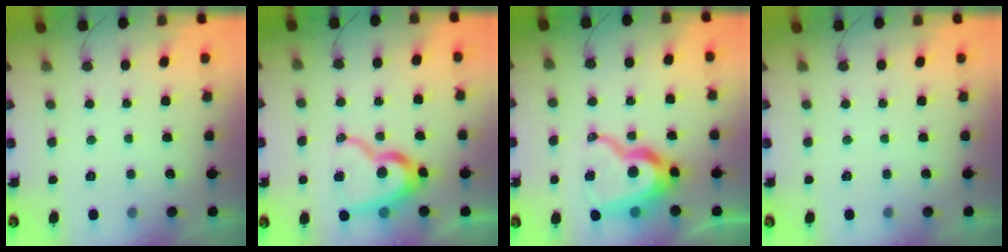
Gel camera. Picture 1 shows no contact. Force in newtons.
{"total": 15.5, "press": 15.4, "slide": 1.6}
{"total": 17.8, "press": 17.7, "slide": 1.7}
{"total": 0.0}